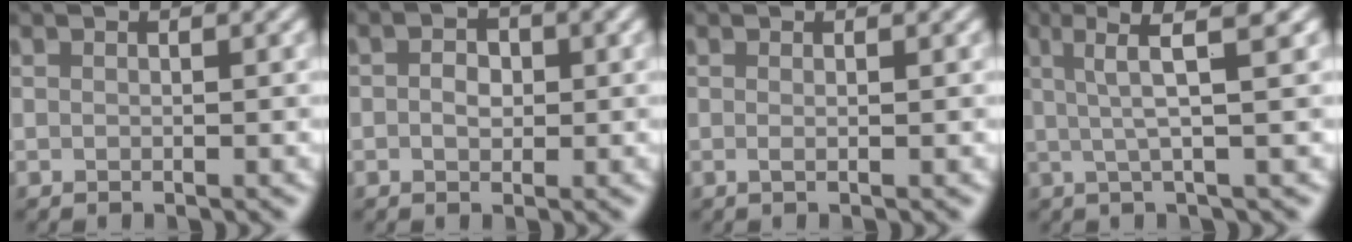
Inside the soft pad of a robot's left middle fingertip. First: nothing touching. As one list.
[{"total": 1.9, "force": [0.0, 1.3, 1.4], "torque": [-0.025, 0.002, -0.004]}, {"total": 1.1, "force": [-0.1, 0.4, 1.0], "torque": [-0.013, -0.003, -0.006]}, {"total": 5.2, "force": [1.6, 0.8, 4.8], "torque": [-0.076, 0.010, 0.026]}]